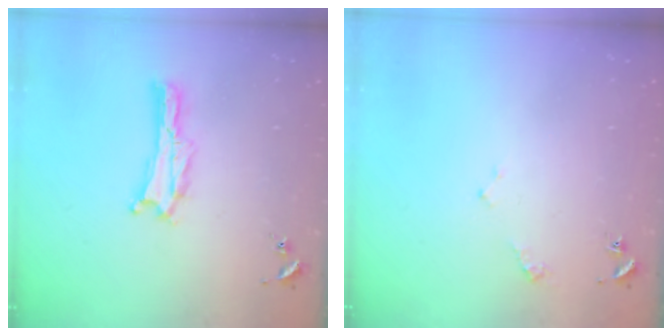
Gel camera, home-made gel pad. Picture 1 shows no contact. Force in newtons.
{"total": 2.3, "press": 2.2, "slide": 0.3}